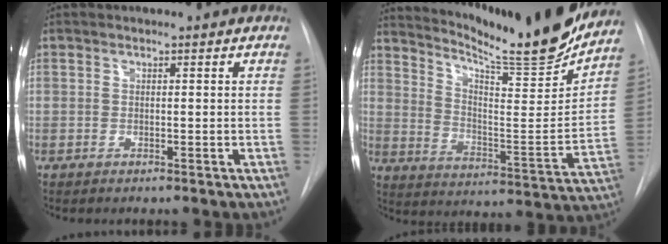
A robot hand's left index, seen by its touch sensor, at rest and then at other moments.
{"total": 21.7, "force": [19.6, 0.8, 9.4], "torque": [-0.153, -0.077, 0.277]}